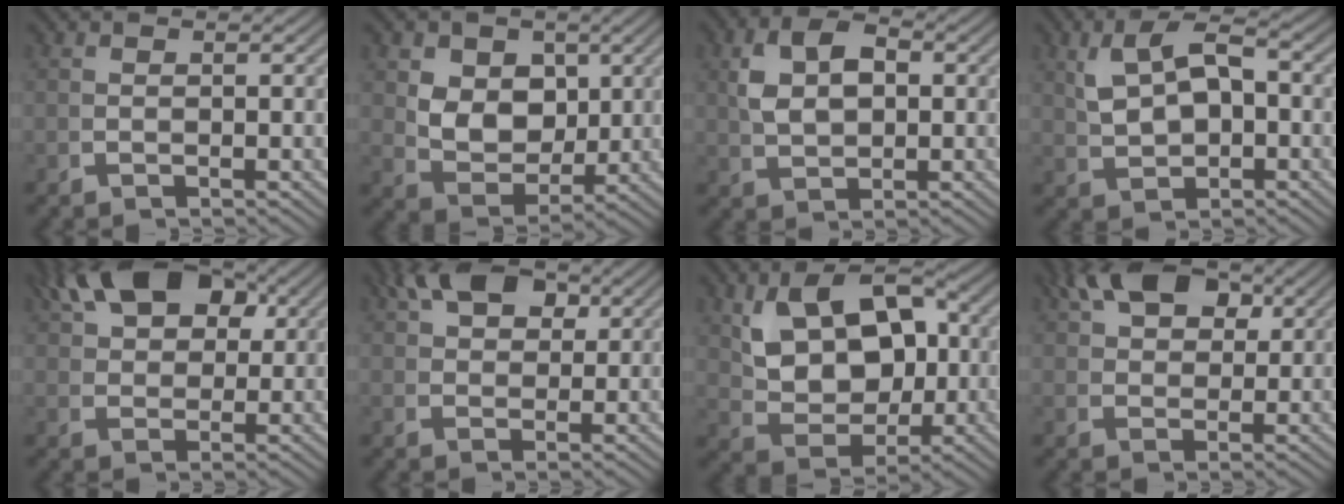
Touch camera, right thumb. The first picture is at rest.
{"total": 7.7, "force": [1.2, 5.5, 5.3], "torque": [-0.111, -0.038, 0.039]}
{"total": 5.0, "force": [1.2, 3.2, 3.7], "torque": [-0.069, -0.006, 0.035]}
{"total": 6.0, "force": [1.1, 3.5, 4.8], "torque": [-0.089, -0.006, 0.036]}
{"total": 8.9, "force": [4.4, 5.0, 5.9], "torque": [-0.088, 0.004, 0.082]}
{"total": 5.6, "force": [3.4, 2.9, 3.4], "torque": [-0.049, 0.000, 0.064]}
{"total": 10.9, "force": [1.5, 7.2, 8.1], "torque": [-0.149, -0.017, 0.037]}
{"total": 6.4, "force": [3.7, 3.3, 4.0], "torque": [-0.058, -0.001, 0.071]}